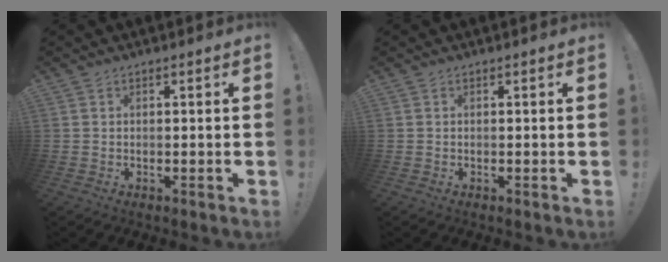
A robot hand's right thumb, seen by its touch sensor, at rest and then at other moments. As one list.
[{"total": 0.0}]